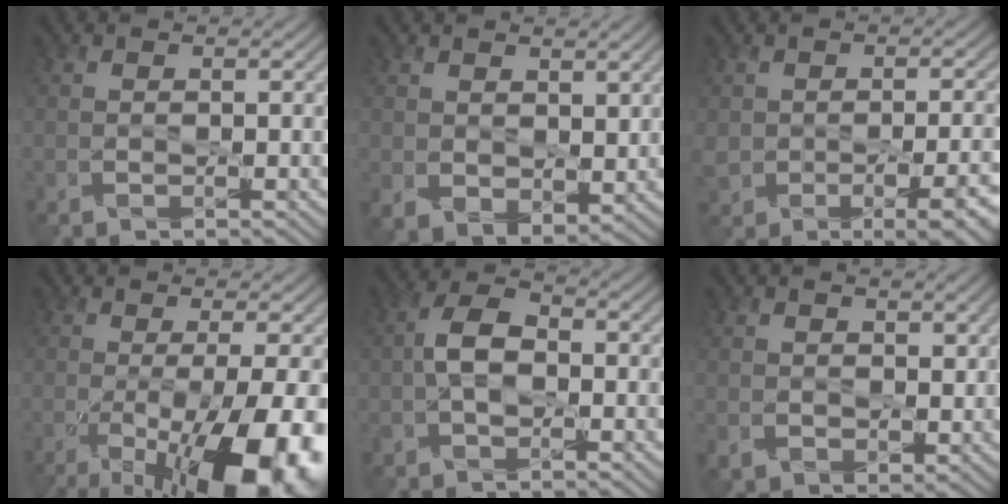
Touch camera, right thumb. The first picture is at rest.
{"total": 4.3, "force": [1.6, 3.2, 2.4], "torque": [-0.068, -0.019, 0.039]}
{"total": 8.5, "force": [-3.5, 5.3, 5.7], "torque": [-0.088, -0.026, -0.035]}
{"total": 14.7, "force": [-5.9, 4.6, 12.6], "torque": [-0.210, -0.037, -0.078]}
{"total": 5.0, "force": [-0.6, 3.2, 3.9], "torque": [-0.087, 0.005, -0.015]}
{"total": 3.0, "force": [1.3, 2.4, 1.3], "torque": [-0.042, -0.012, 0.023]}